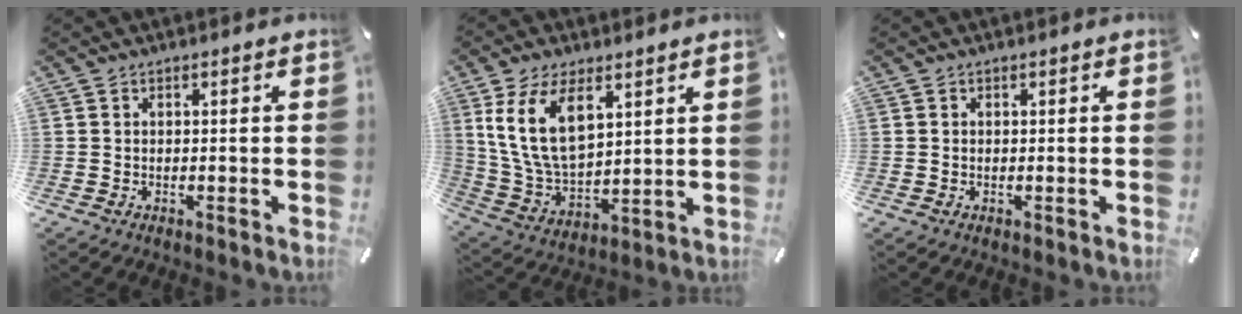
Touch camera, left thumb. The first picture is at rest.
{"total": 13.8, "force": [6.4, 7.8, 9.4], "torque": [-0.219, -0.016, 0.117]}
{"total": 0.0}